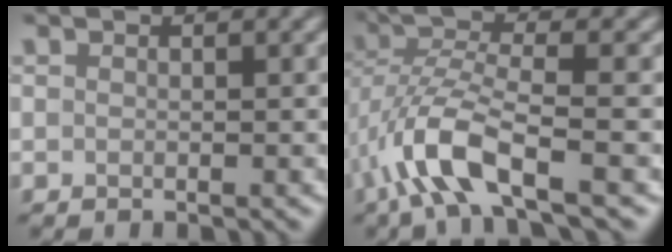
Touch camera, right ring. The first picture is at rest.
{"total": 7.1, "force": [-3.0, 2.1, 6.0], "torque": [-0.135, 0.009, -0.070]}